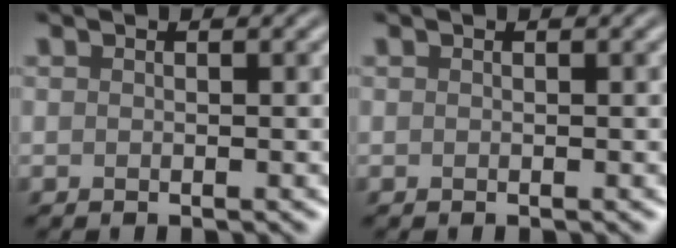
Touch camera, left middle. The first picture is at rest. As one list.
[{"total": 0.0}]